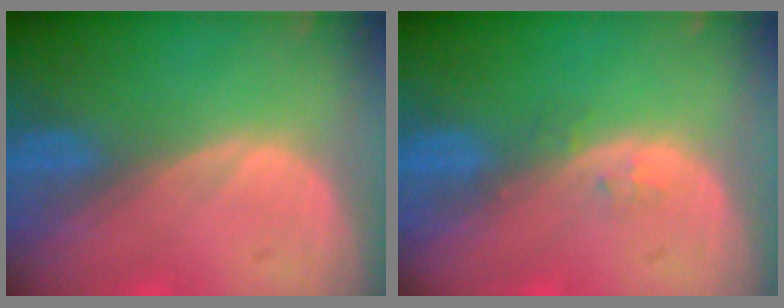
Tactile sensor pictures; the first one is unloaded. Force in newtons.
{"total": 1.2, "press": 1.2, "slide": 0.1}